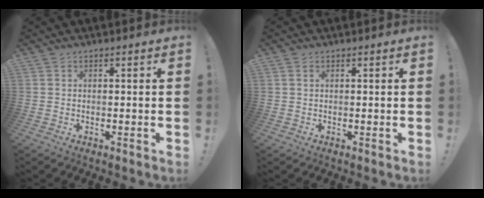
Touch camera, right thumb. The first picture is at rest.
{"total": 0.9, "force": [0.5, 0.5, 0.6], "torque": [-0.015, 0.002, 0.009]}